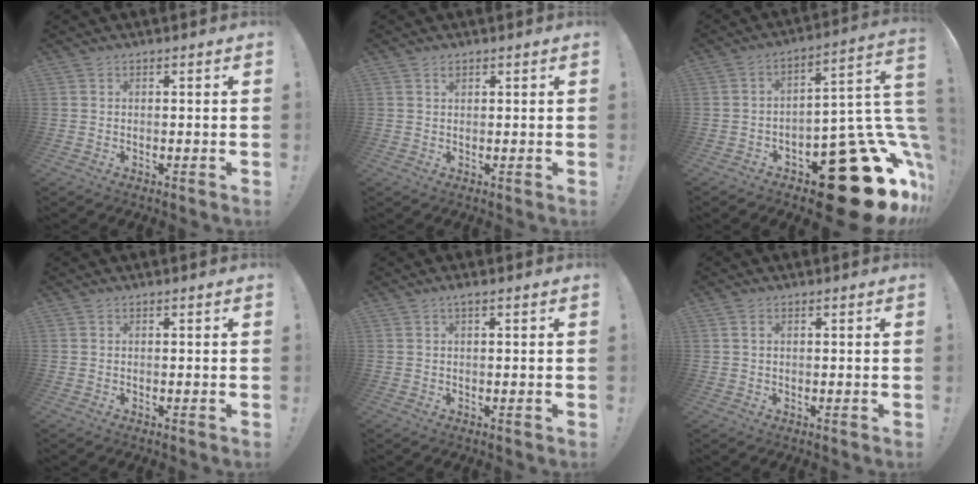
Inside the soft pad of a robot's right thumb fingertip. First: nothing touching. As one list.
[{"total": 0.8, "force": [0.6, 0.5, 0.3], "torque": [0.010, -0.006, 0.010]}, {"total": 25.0, "force": [-13.3, 10.7, 18.3], "torque": [-0.156, 0.064, -0.198]}, {"total": 0.0}, {"total": 1.5, "force": [0.4, -0.2, 1.4], "torque": [-0.019, -0.003, 0.005]}, {"total": 1.2, "force": [0.6, 0.7, 0.8], "torque": [-0.016, 0.001, 0.010]}]